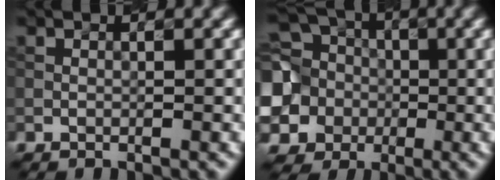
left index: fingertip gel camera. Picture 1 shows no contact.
{"total": 11.6, "force": [0.0, 10.5, 5.0], "torque": [-0.144, 0.015, -0.028]}